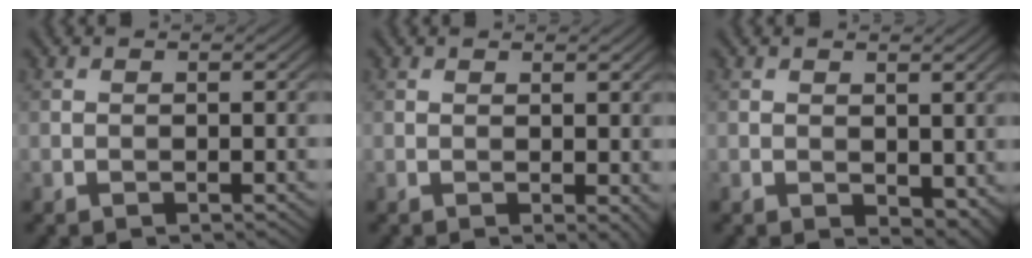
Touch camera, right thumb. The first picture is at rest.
{"total": 1.6, "force": [0.5, 0.4, 1.4], "torque": [-0.021, -0.005, 0.011]}
{"total": 2.8, "force": [0.7, 1.8, 2.1], "torque": [-0.036, -0.009, 0.019]}